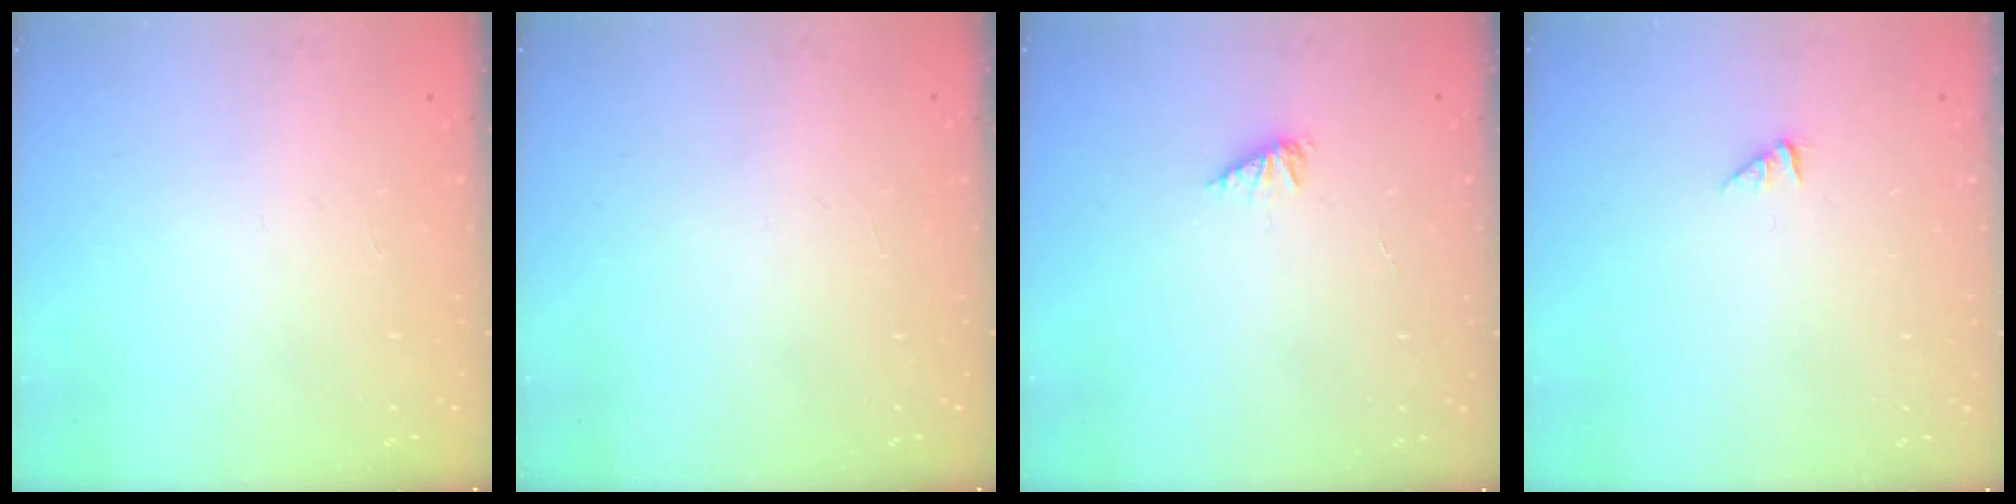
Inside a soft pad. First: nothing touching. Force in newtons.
{"total": 0.0}
{"total": 2.1, "press": 2.1, "slide": 0.3}
{"total": 0.0}